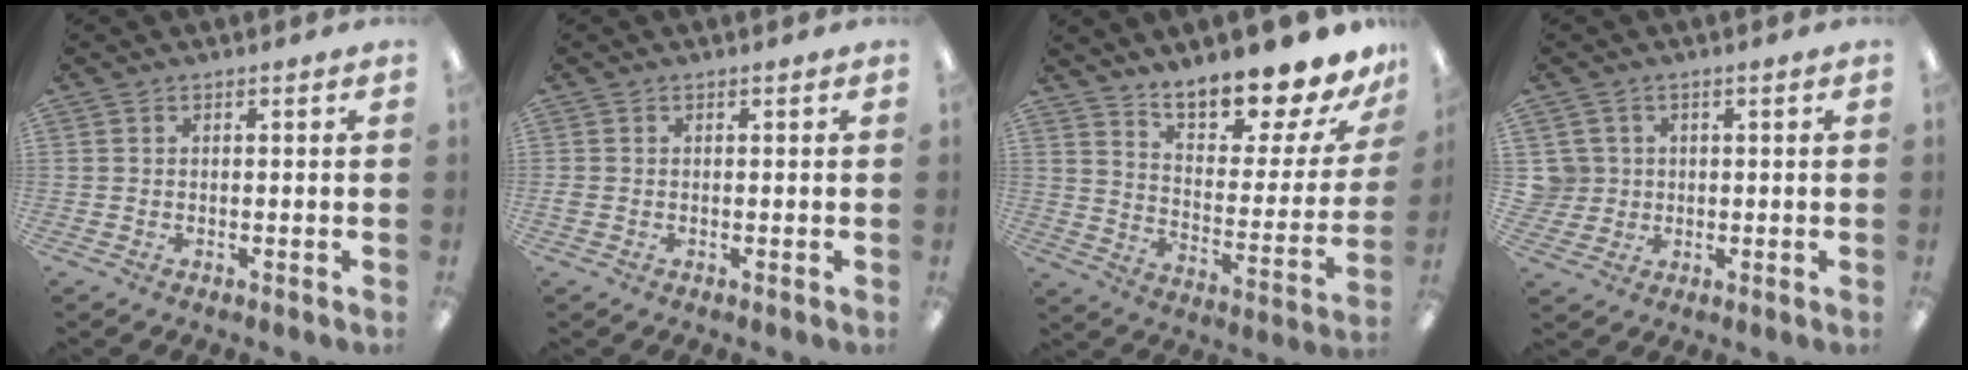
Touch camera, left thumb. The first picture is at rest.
{"total": 0.7, "force": [-0.2, 0.5, 0.5], "torque": [-0.009, 0.001, -0.004]}
{"total": 16.1, "force": [14.7, 3.1, 5.9], "torque": [-0.092, -0.118, 0.248]}
{"total": 4.6, "force": [0.8, 4.5, 0.3], "torque": [-0.013, 0.009, 0.017]}